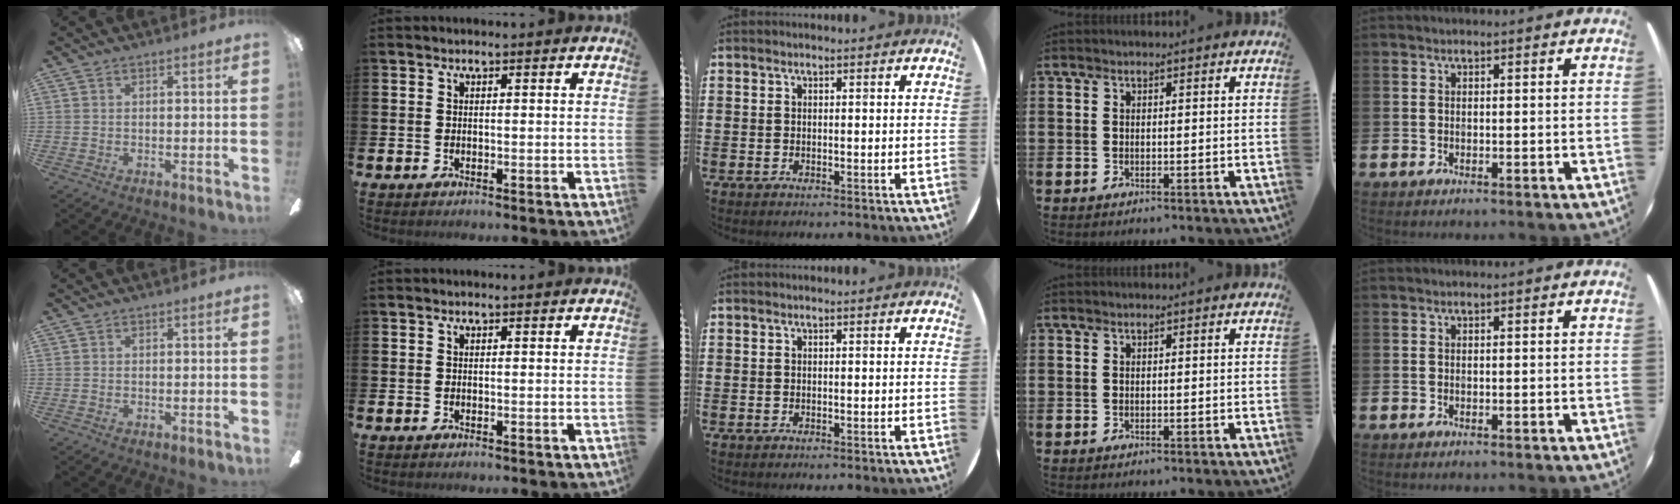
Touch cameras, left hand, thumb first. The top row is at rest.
{}